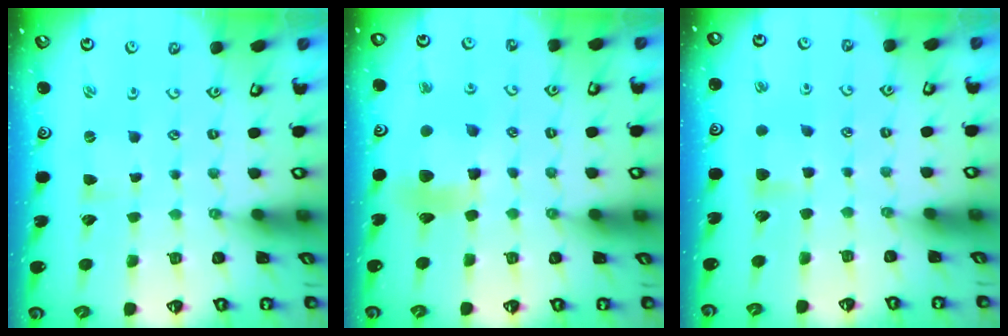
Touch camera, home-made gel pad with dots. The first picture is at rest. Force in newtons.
{"total": 9.6, "press": 9.5, "slide": 1.1}
{"total": 5.2, "press": 5.1, "slide": 0.7}